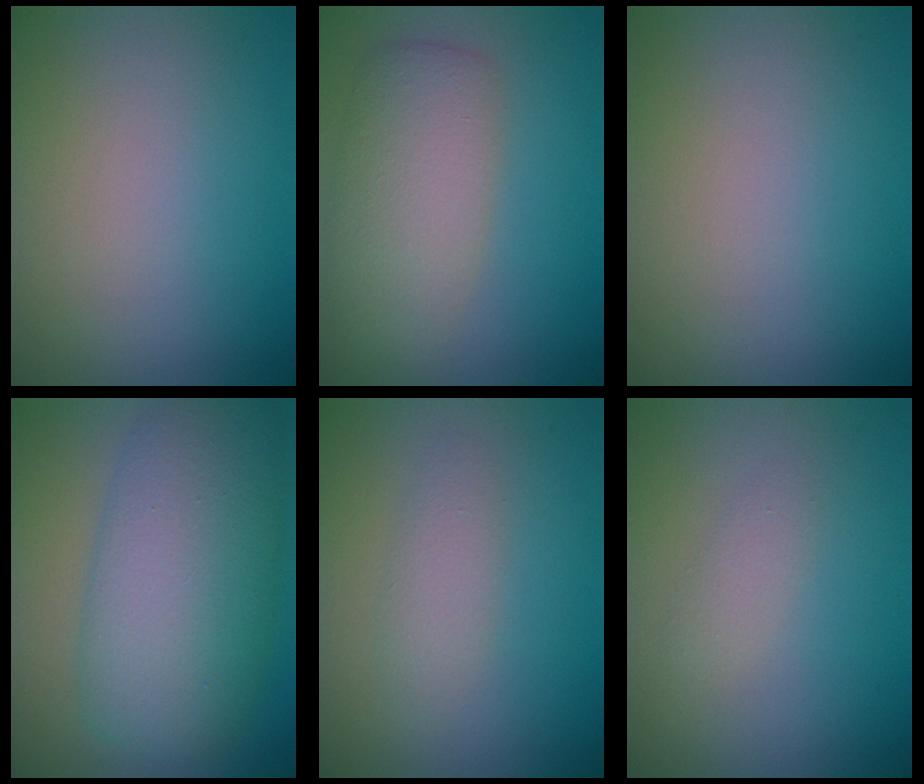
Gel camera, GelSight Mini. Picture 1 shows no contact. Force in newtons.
{"total": 5.7, "press": 5.7, "slide": 0.2}
{"total": 0.0}
{"total": 9.9, "press": 9.9, "slide": 0.3}
{"total": 1.8, "press": 1.8, "slide": 0.0}
{"total": 1.2, "press": 1.2, "slide": 0.1}